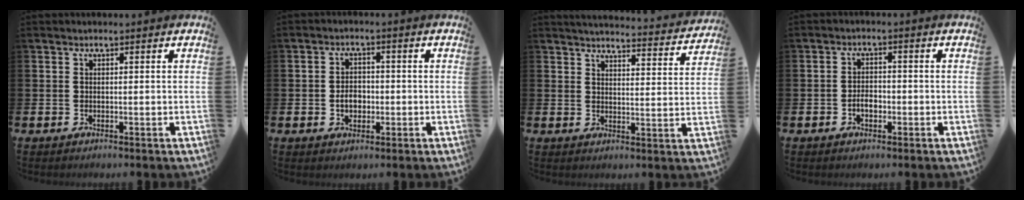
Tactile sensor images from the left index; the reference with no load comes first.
{"total": 3.1, "force": [-0.7, 2.4, 1.9], "torque": [-0.022, -0.003, -0.020]}
{"total": 4.1, "force": [4.1, -0.1, 0.2], "torque": [-0.004, -0.033, 0.071]}
{"total": 2.5, "force": [-0.9, 1.6, 1.7], "torque": [-0.023, 0.000, -0.020]}